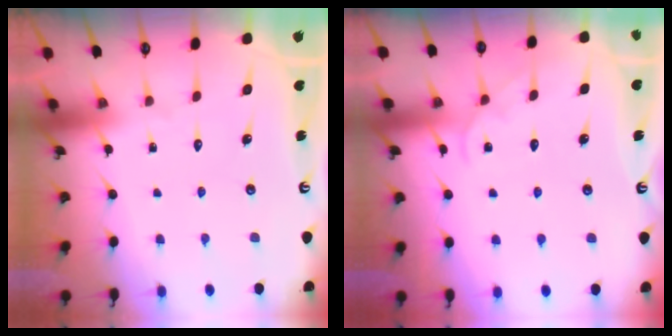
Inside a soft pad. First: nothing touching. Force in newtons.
{"total": 3.6, "press": 3.6, "slide": 0.4}